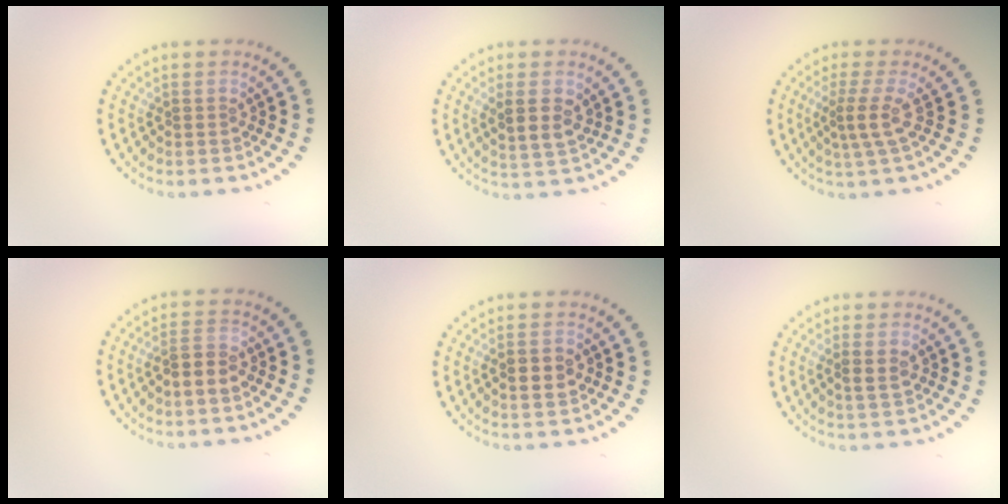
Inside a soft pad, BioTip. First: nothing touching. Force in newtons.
{"total": 2.9, "press": 2.8, "slide": 0.8}
{"total": 2.5, "press": 1.7, "slide": 1.8}
{"total": 2.4, "press": 2.4, "slide": 0.7}
{"total": 2.4, "press": 2.3, "slide": 0.3}
{"total": 1.5, "press": 1.4, "slide": 0.2}